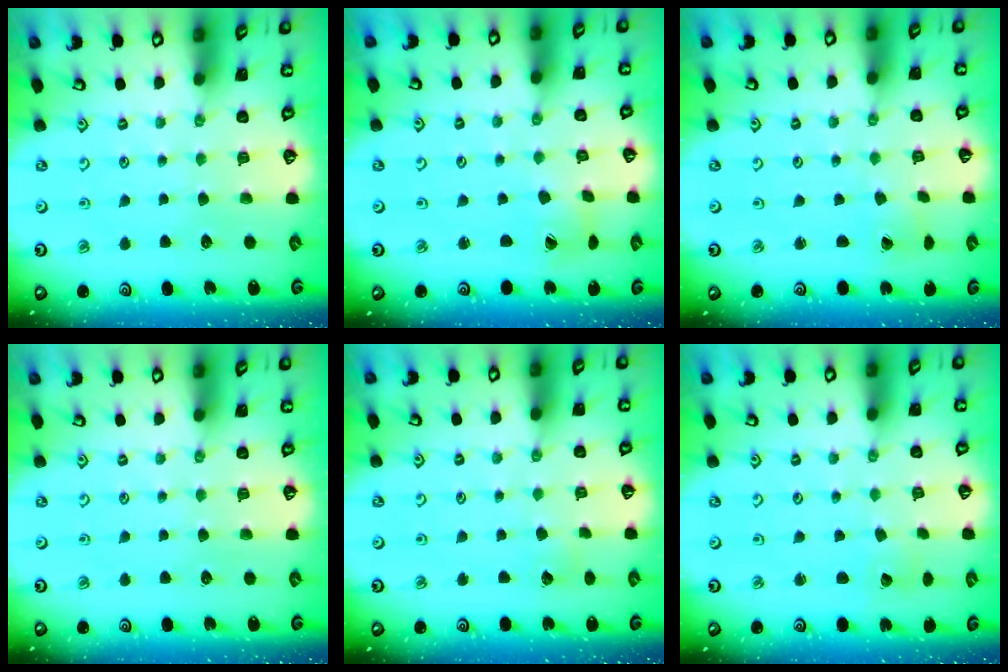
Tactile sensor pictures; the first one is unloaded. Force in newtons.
{"total": 3.5, "press": 3.4, "slide": 0.4}
{"total": 1.4, "press": 1.4, "slide": 0.1}
{"total": 0.0}
{"total": 2.9, "press": 2.9, "slide": 0.3}
{"total": 2.0, "press": 2.0, "slide": 0.2}